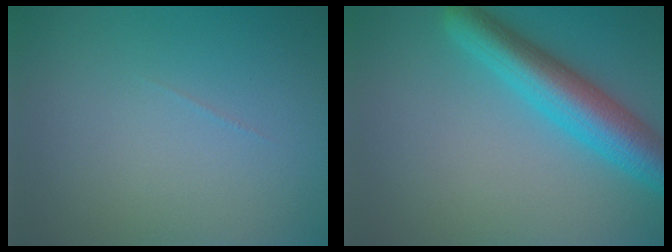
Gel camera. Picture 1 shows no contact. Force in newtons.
{"total": 6.5, "press": 6.5, "slide": 0.3}